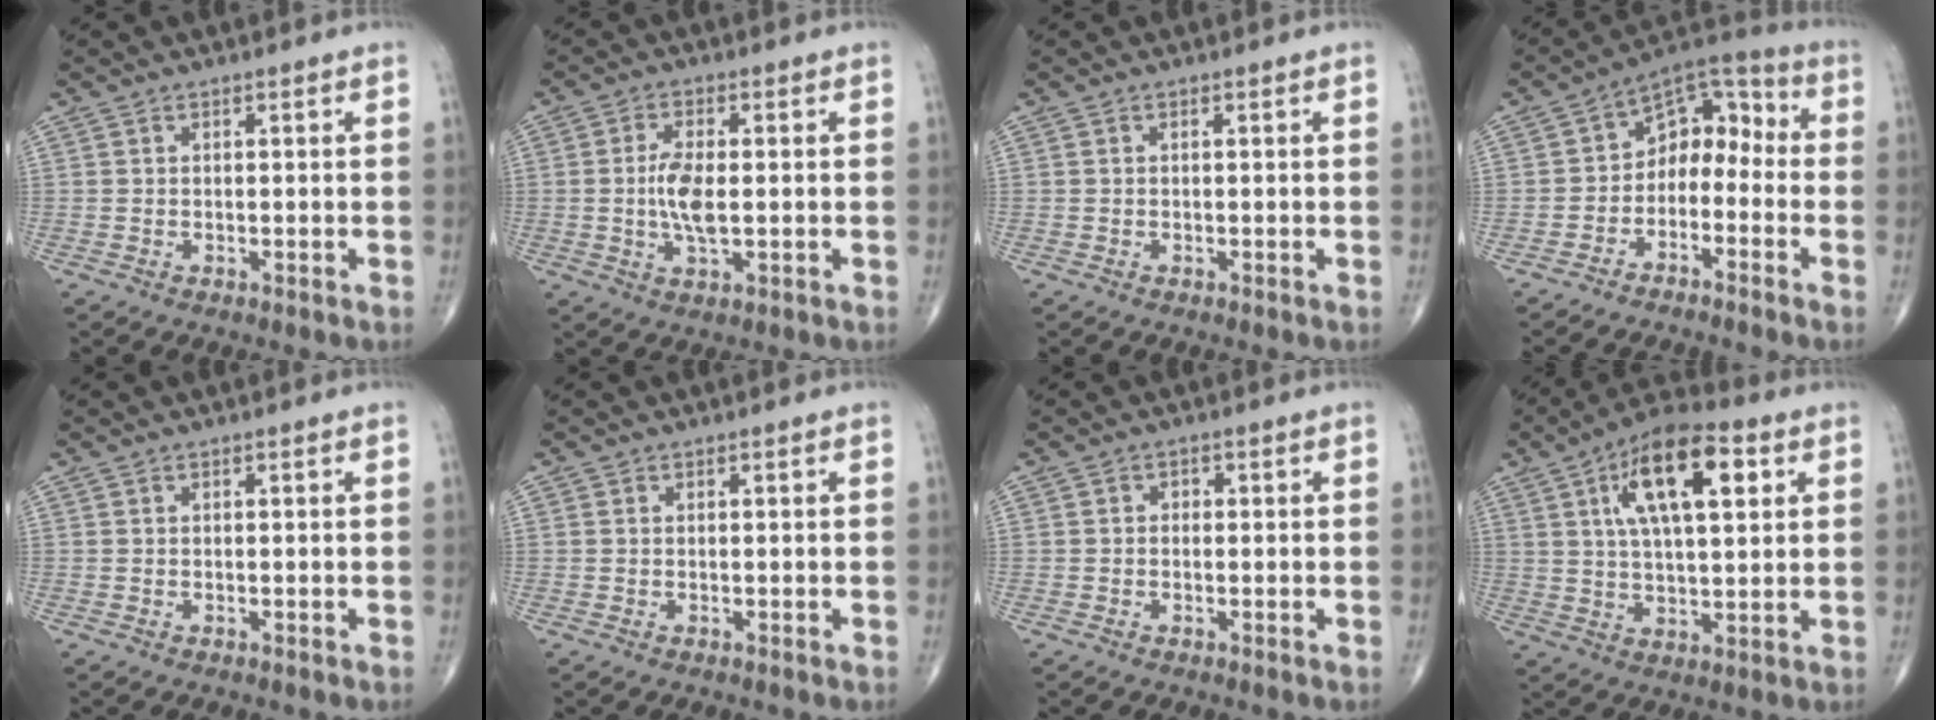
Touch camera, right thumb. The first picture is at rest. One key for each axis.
{"total": 6.3, "fx": -0.3, "fy": 2.5, "fz": 5.7, "tx": -0.120, "ty": -0.004, "tz": -0.009}
{"total": 0.0}
{"total": 10.3, "fx": -2.6, "fy": 7.2, "fz": 6.9, "tx": -0.066, "ty": 0.065, "tz": -0.060}
{"total": 0.0}
{"total": 0.0}
{"total": 1.0, "fx": -0.1, "fy": 0.9, "fz": 0.5, "tx": 0.002, "ty": 0.004, "tz": -0.006}
{"total": 16.1, "fx": 5.6, "fy": 6.7, "fz": 13.5, "tx": -0.210, "ty": 0.001, "tz": 0.088}